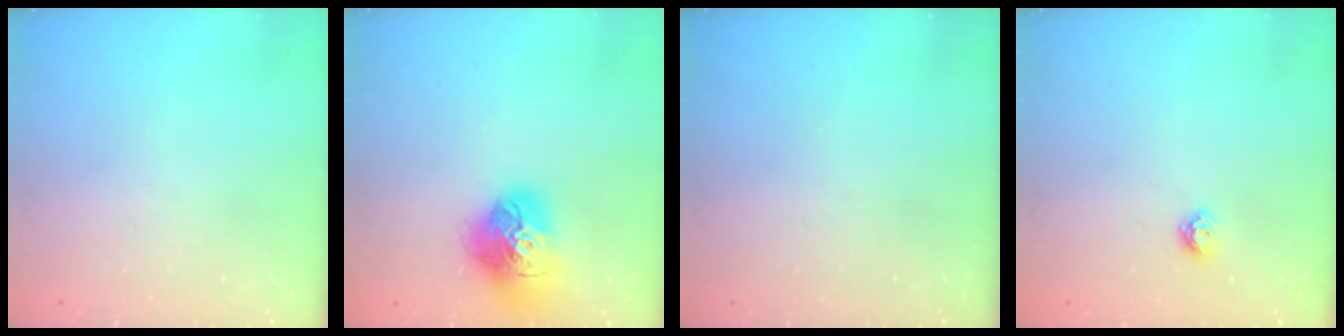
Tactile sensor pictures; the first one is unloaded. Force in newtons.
{"total": 18.0, "press": 17.9, "slide": 1.9}
{"total": 0.0}
{"total": 5.8, "press": 5.8, "slide": 0.7}